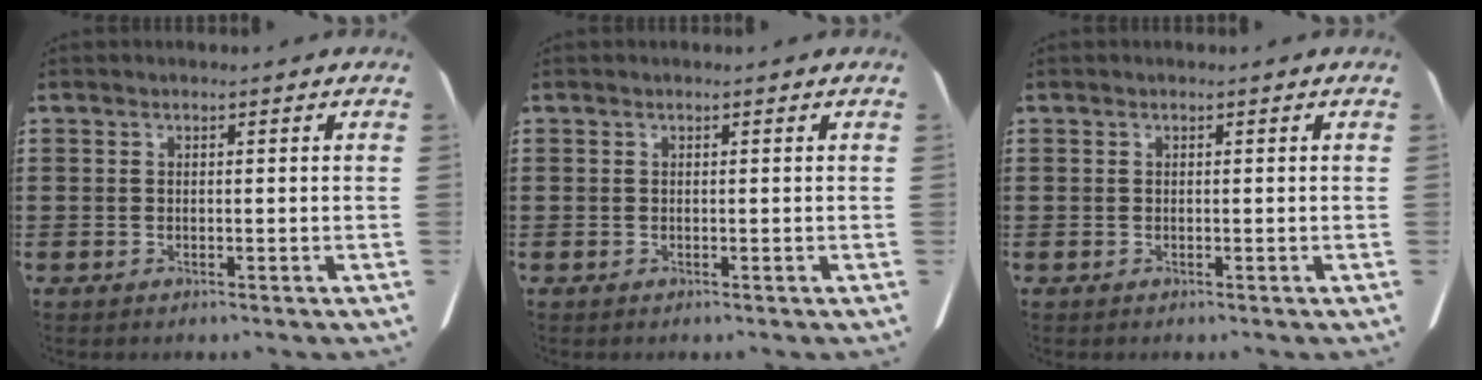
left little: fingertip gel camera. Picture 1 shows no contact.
{"total": 0.0}
{"total": 0.0}